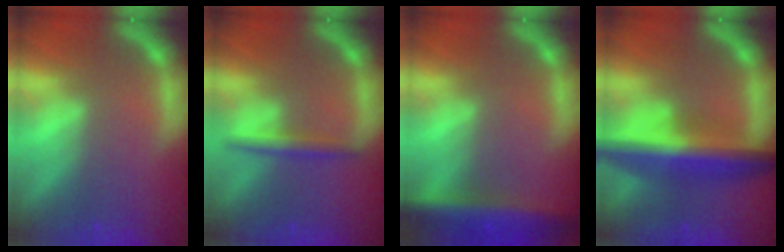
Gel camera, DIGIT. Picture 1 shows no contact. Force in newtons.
{"total": 2.4}
{"total": 6.9}
{"total": 9.0}